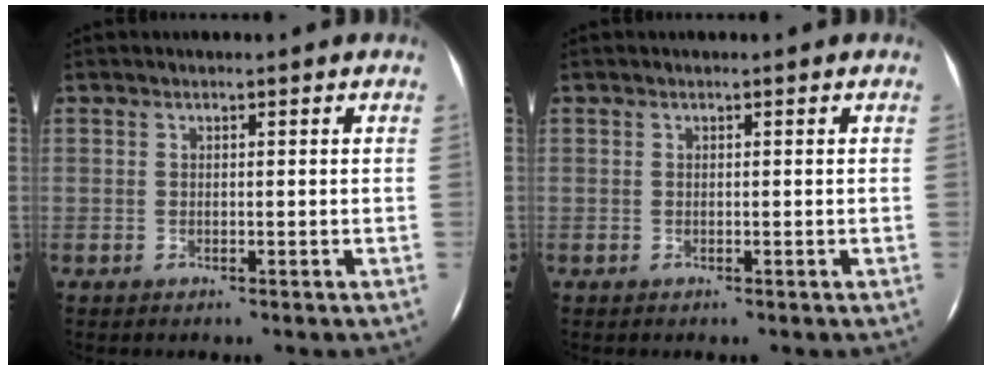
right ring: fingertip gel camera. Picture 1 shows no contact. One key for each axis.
{"total": 0.0}